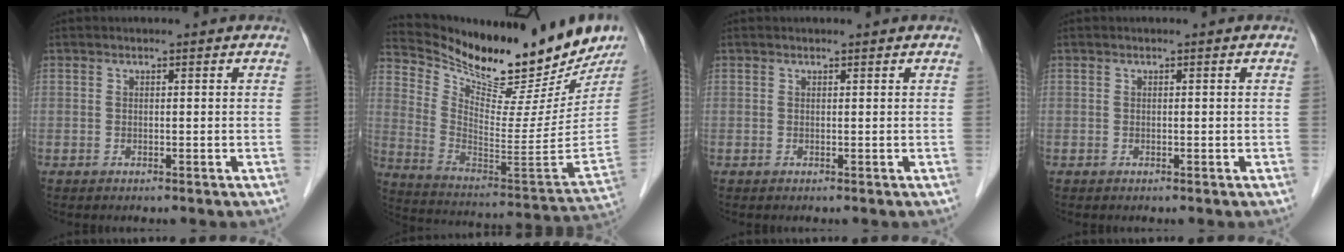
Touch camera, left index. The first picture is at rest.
{"total": 24.9, "force": [21.7, 3.6, 11.7], "torque": [-0.200, -0.081, 0.321]}
{"total": 0.7, "force": [0.7, 0.1, 0.1], "torque": [-0.008, 0.005, 0.009]}
{"total": 0.0}